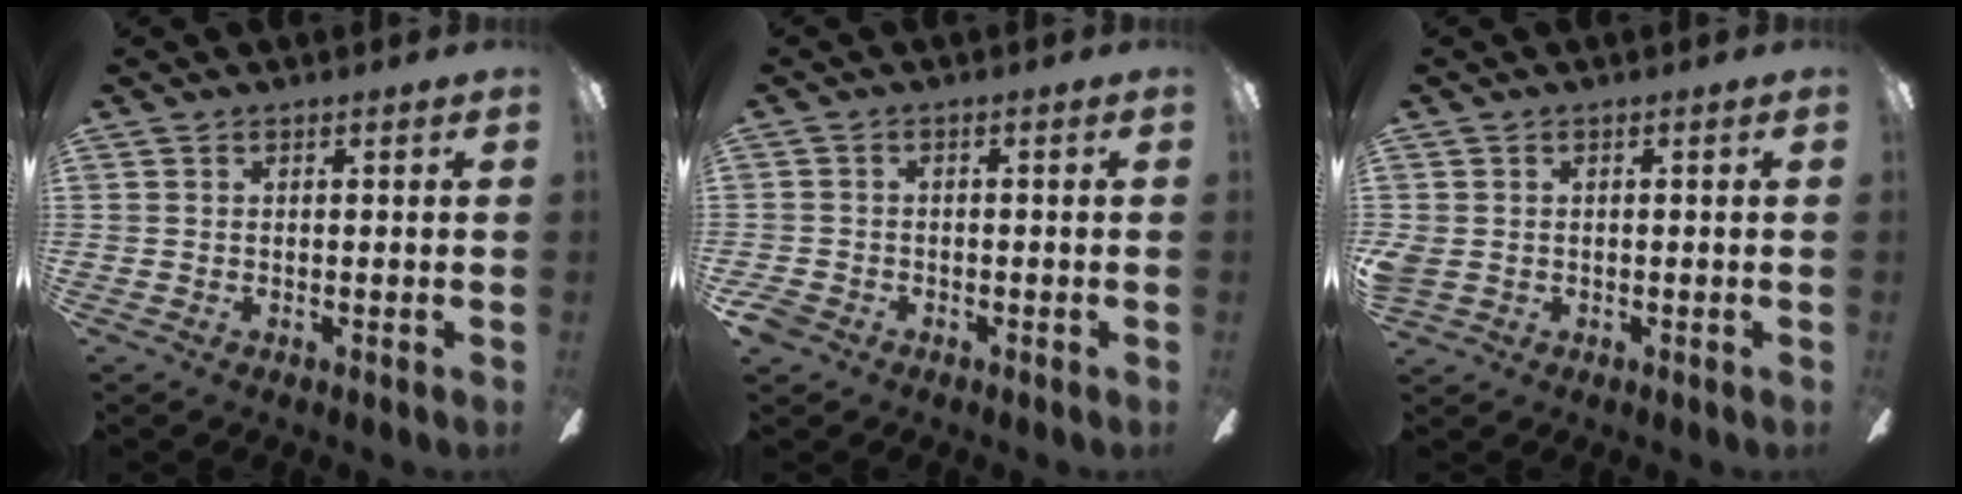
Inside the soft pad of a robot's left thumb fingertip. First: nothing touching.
{"total": 2.9, "force": [-1.9, 2.0, 1.0], "torque": [-0.027, 0.005, -0.038]}
{"total": 2.6, "force": [-0.3, 2.3, 1.3], "torque": [-0.028, 0.003, -0.006]}